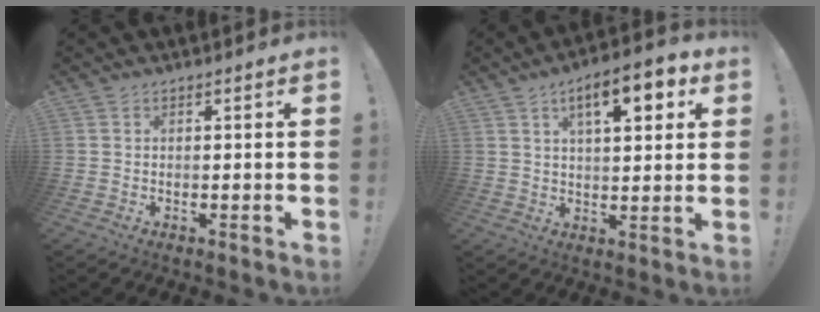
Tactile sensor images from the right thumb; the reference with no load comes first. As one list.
[{"total": 11.2, "force": [4.8, 4.3, 9.2], "torque": [-0.126, -0.013, 0.073]}]